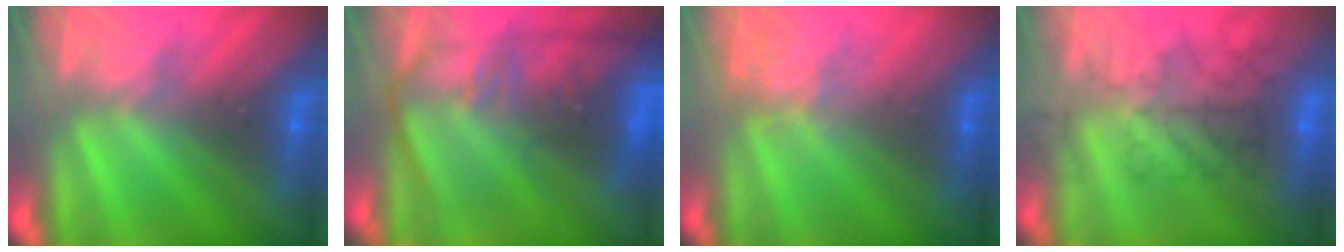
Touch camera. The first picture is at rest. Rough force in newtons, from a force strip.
{"total": 7.1}
{"total": 2.5}
{"total": 9.6}